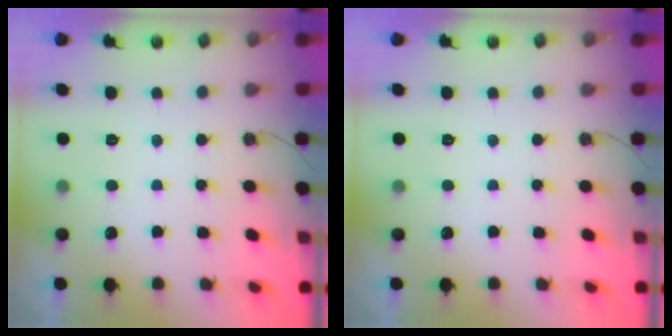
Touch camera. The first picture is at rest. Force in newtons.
{"total": 0.0}